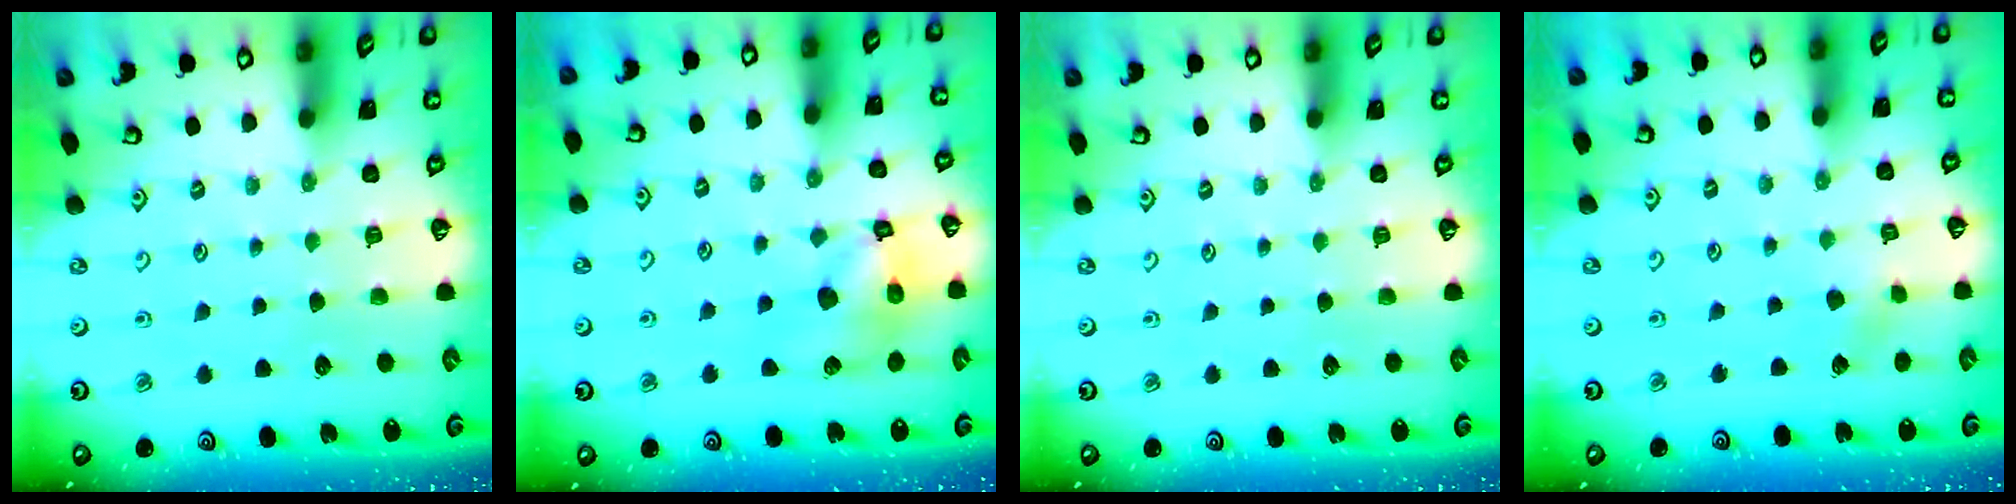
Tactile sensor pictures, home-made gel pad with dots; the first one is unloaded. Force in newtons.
{"total": 13.8, "press": 13.7, "slide": 1.7}
{"total": 0.0}
{"total": 2.5, "press": 2.5, "slide": 0.2}